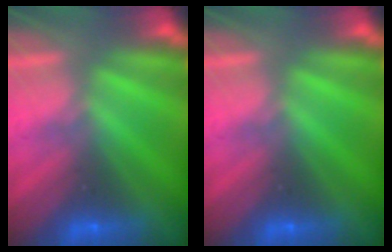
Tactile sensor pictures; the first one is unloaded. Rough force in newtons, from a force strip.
{"total": 0.0}